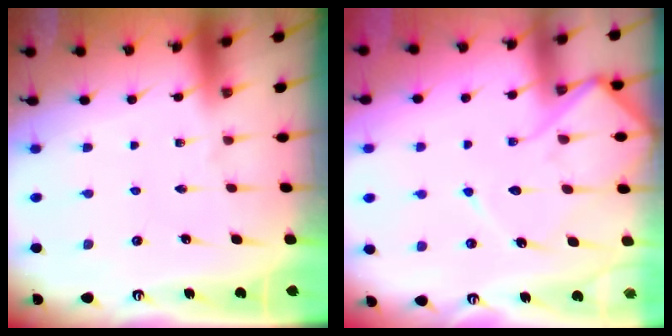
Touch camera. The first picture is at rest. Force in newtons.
{"total": 11.4, "press": 11.3, "slide": 1.1}